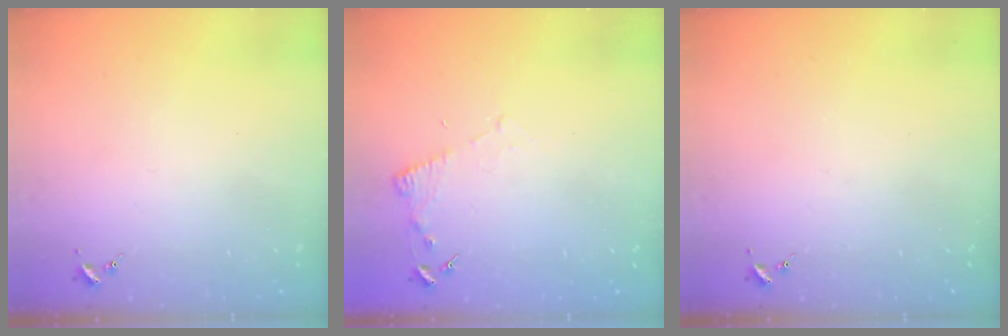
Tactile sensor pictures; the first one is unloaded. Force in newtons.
{"total": 4.6, "press": 4.6, "slide": 0.5}
{"total": 0.0}